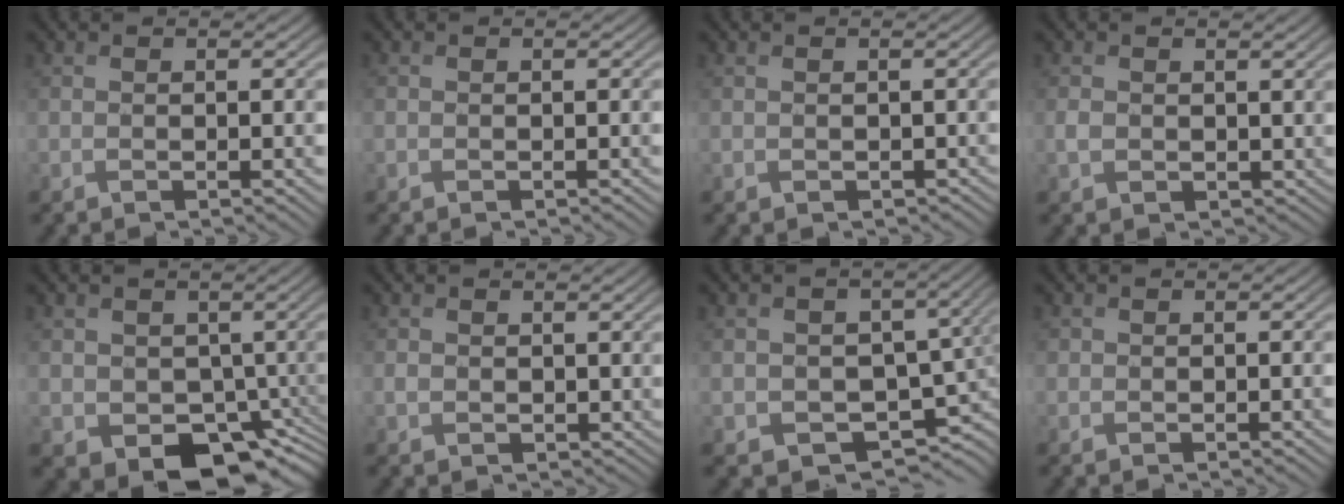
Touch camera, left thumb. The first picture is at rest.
{"total": 0.0}
{"total": 0.7, "force": [0.2, 0.7, 0.2], "torque": [-0.006, -0.005, 0.005]}
{"total": 2.3, "force": [0.2, 2.0, 1.2], "torque": [-0.035, -0.004, 0.004]}
{"total": 8.0, "force": [-2.4, 6.1, 4.6], "torque": [-0.082, -0.033, -0.036]}
{"total": 1.6, "force": [0.6, 1.4, 0.6], "torque": [-0.019, -0.004, 0.012]}
{"total": 7.4, "force": [-0.2, 6.0, 4.4], "torque": [-0.085, -0.038, -0.004]}
{"total": 0.7, "force": [0.3, 0.6, 0.1], "torque": [-0.001, -0.002, 0.006]}